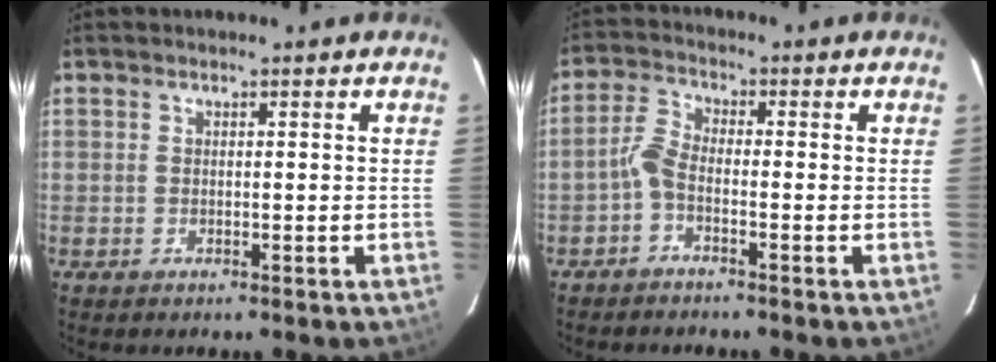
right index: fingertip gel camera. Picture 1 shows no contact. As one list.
[{"total": 3.1, "force": [-1.7, 1.0, 2.3], "torque": [-0.062, 0.012, -0.040]}]